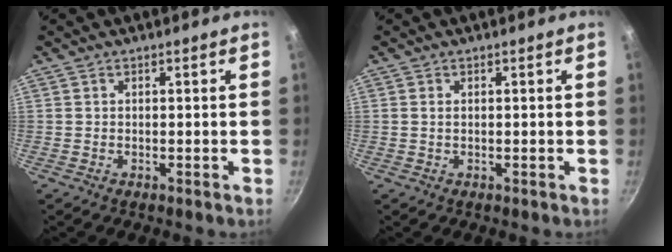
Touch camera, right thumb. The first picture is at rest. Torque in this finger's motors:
{"motor_torque": [-0.23, 0.23, -0.02, 0.61, 0.00]}